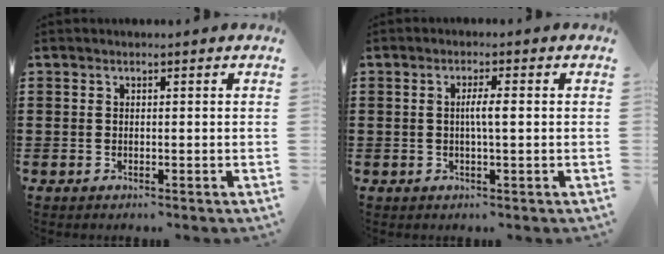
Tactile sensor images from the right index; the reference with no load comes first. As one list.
[{"total": 2.8, "force": [0.0, 0.2, 2.8], "torque": [-0.051, -0.003, -0.003]}]